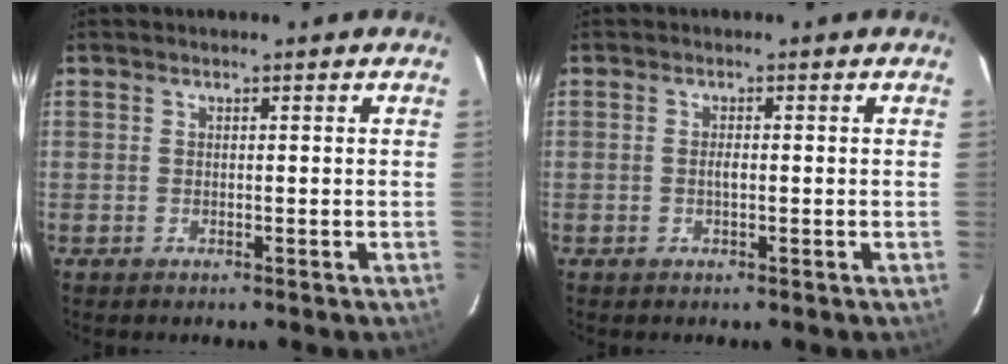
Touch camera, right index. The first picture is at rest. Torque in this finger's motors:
{"motor_torque": [0.15, 0.05, 0.12, 0.04]}